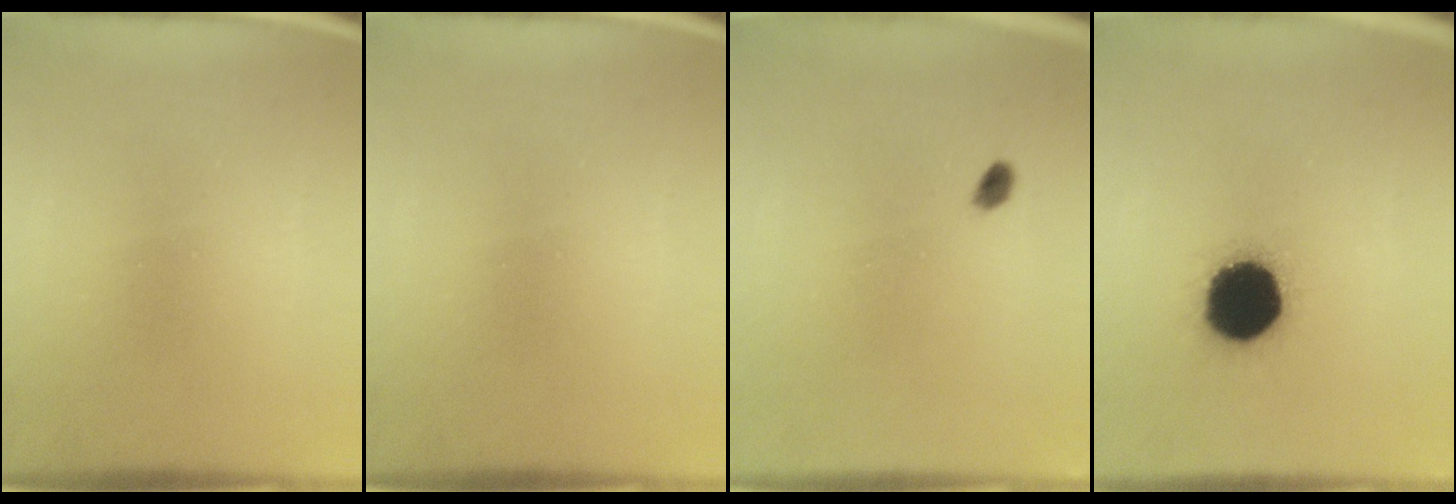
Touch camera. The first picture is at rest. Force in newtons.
{"total": 0.0}
{"total": 2.0}
{"total": 17.9}